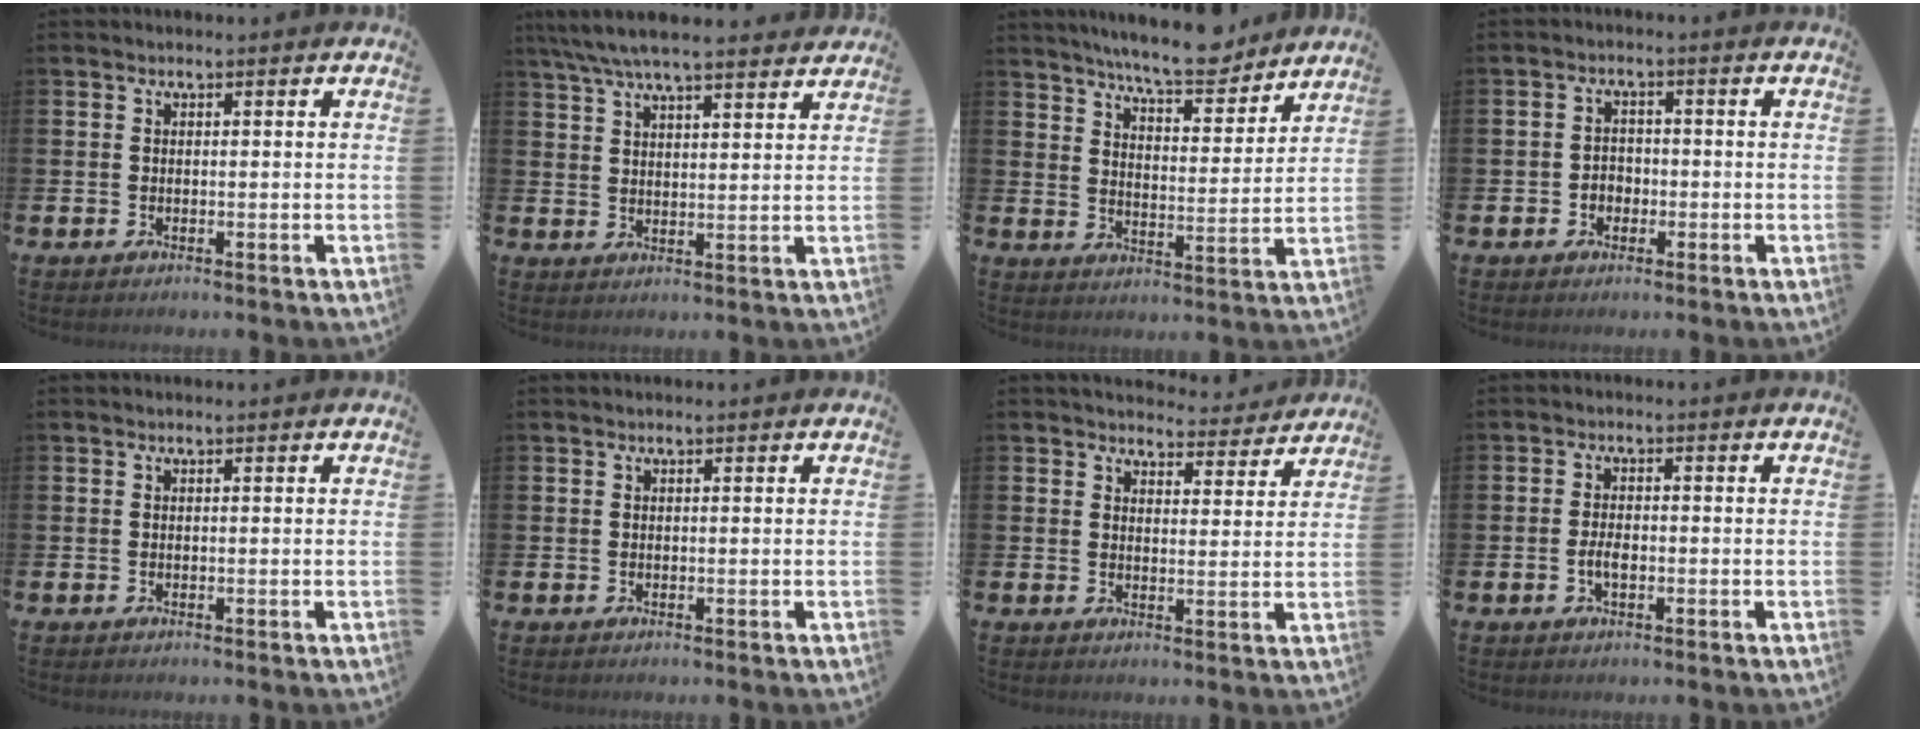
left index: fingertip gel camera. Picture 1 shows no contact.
{"total": 6.7, "force": [6.3, 0.8, 2.4], "torque": [-0.066, -0.022, 0.114]}
{"total": 8.2, "force": [7.8, 0.8, 2.4], "torque": [-0.059, -0.045, 0.139]}
{"total": 2.2, "force": [-0.9, 1.9, 0.8], "torque": [-0.016, 0.004, -0.020]}
{"total": 0.0}
{"total": 0.0}
{"total": 4.1, "force": [4.0, 1.1, 0.1], "torque": [-0.006, -0.030, 0.068]}
{"total": 2.5, "force": [-0.5, 1.2, 2.1], "torque": [-0.030, -0.003, -0.012]}